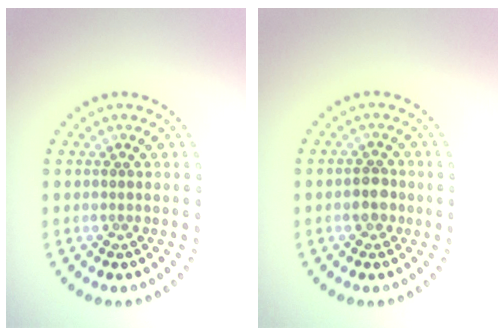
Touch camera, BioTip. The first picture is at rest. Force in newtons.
{"total": 2.1, "press": 2.0, "slide": 0.6}